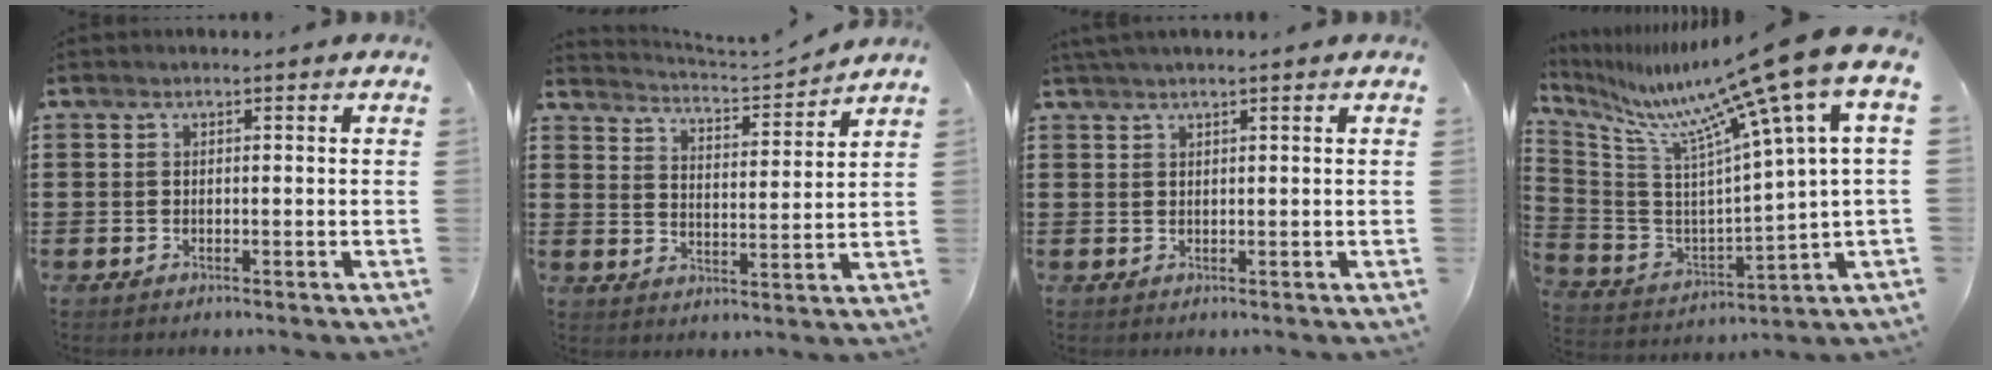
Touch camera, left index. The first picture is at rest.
{"total": 3.3, "force": [3.3, -0.3, 0.2], "torque": [-0.024, -0.029, 0.052]}
{"total": 1.4, "force": [1.2, -0.2, 0.8], "torque": [-0.016, 0.000, 0.023]}
{"total": 14.7, "force": [11.1, -0.2, 9.6], "torque": [-0.196, -0.085, 0.170]}